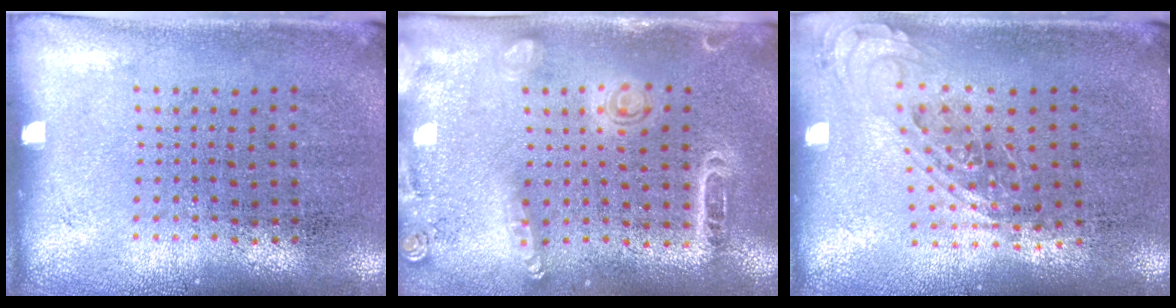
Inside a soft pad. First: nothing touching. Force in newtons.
{"total": 1.6, "press": 1.5, "slide": 0.5}
{"total": 0.8, "press": 0.8, "slide": 0.2}